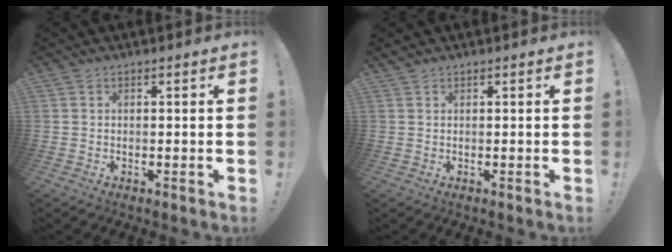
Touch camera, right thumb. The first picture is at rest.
{"total": 0.0}